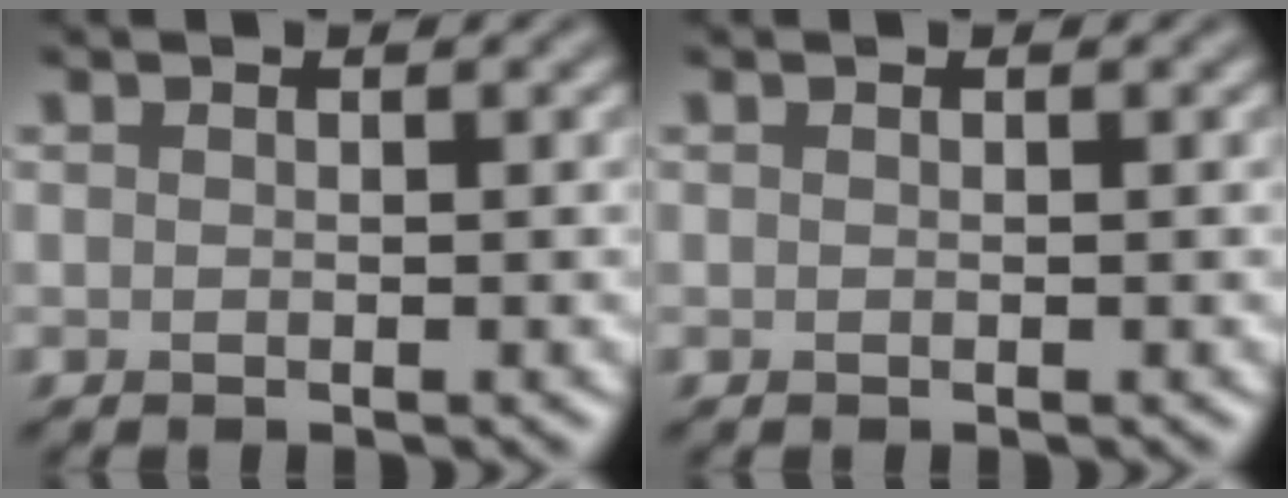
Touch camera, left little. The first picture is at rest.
{"total": 0.0}